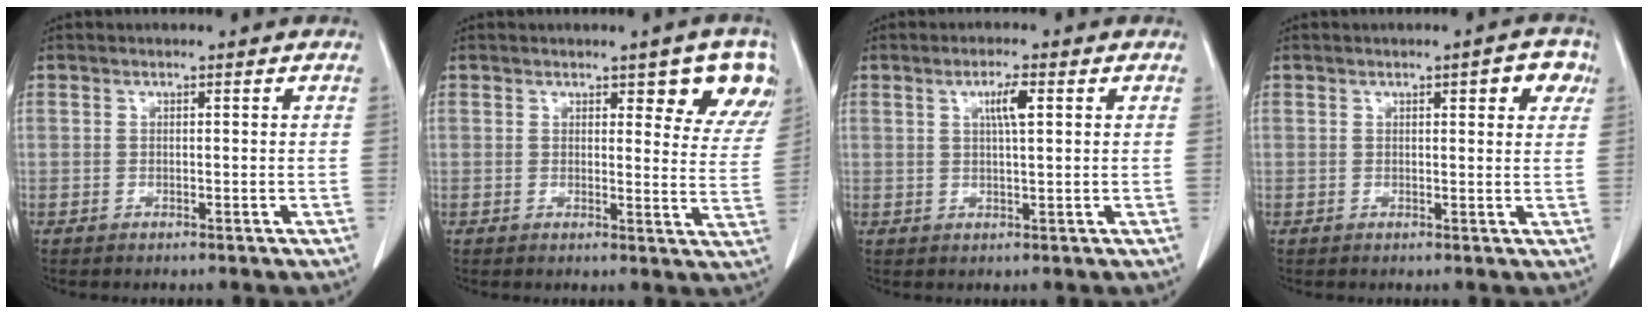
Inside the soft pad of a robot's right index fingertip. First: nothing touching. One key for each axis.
{"total": 7.6, "fx": 4.2, "fy": 2.3, "fz": 5.9, "tx": -0.056, "ty": -0.006, "tz": 0.042}
{"total": 3.4, "fx": 1.2, "fy": 0.3, "fz": 3.2, "tx": -0.056, "ty": 0.001, "tz": 0.020}
{"total": 3.8, "fx": 1.8, "fy": 1.1, "fz": 3.2, "tx": -0.037, "ty": 0.006, "tz": 0.020}